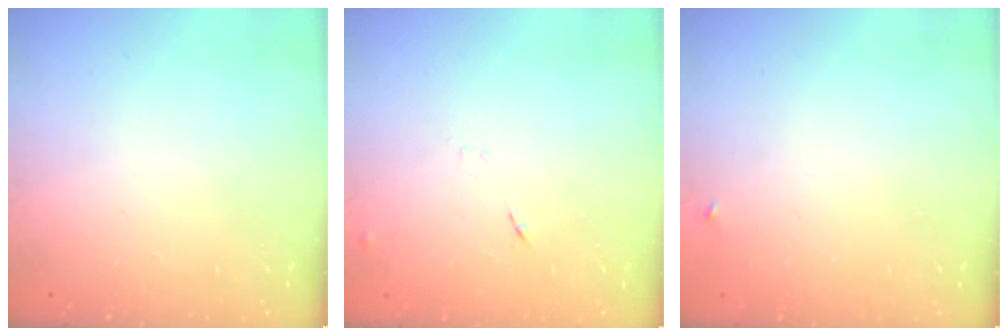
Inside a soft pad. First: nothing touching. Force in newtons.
{"total": 7.3, "press": 7.2, "slide": 0.7}
{"total": 2.3, "press": 2.3, "slide": 0.2}